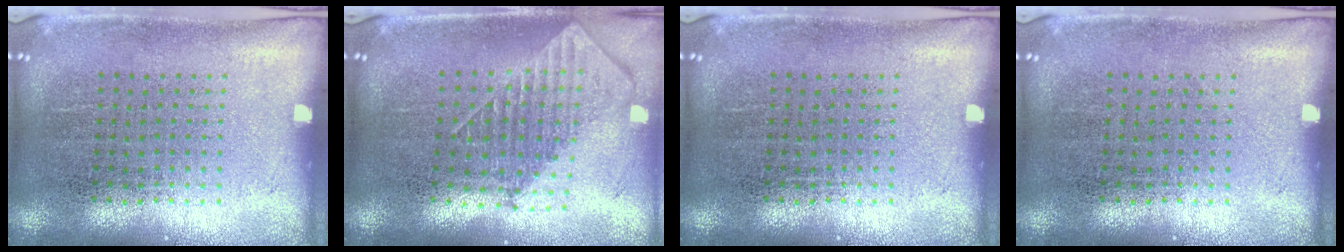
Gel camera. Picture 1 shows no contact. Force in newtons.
{"total": 1.9, "press": 1.5, "slide": 1.2}
{"total": 0.0}
{"total": 0.0}